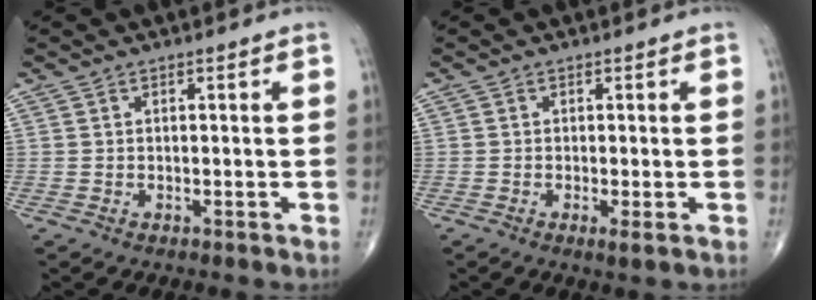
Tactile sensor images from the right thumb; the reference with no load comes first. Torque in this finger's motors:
{"motor_torque": [-0.19, 0.18, -0.31, -0.30, -0.02]}